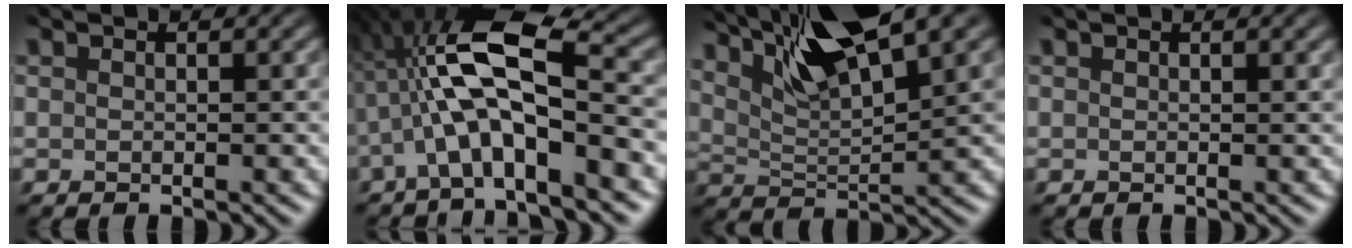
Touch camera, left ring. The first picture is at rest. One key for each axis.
{"total": 8.9, "fx": -2.1, "fy": 3.0, "fz": 8.1, "tx": -0.153, "ty": 0.020, "tz": -0.052}
{"total": 10.7, "fx": 6.6, "fy": 2.7, "fz": 8.0, "tx": -0.150, "ty": 0.007, "tz": 0.111}
{"total": 1.4, "fx": 0.9, "fy": 0.3, "fz": 1.0, "tx": -0.015, "ty": 0.006, "tz": 0.009}